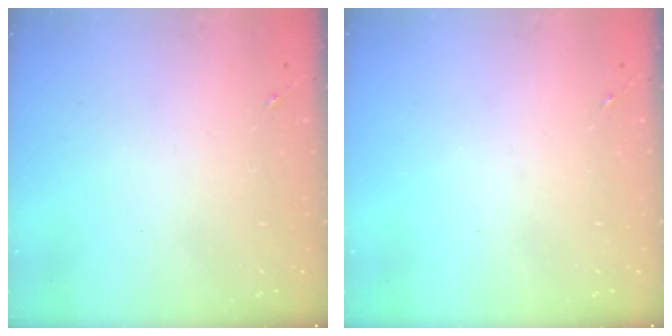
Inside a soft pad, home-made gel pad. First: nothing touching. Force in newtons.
{"total": 0.0}